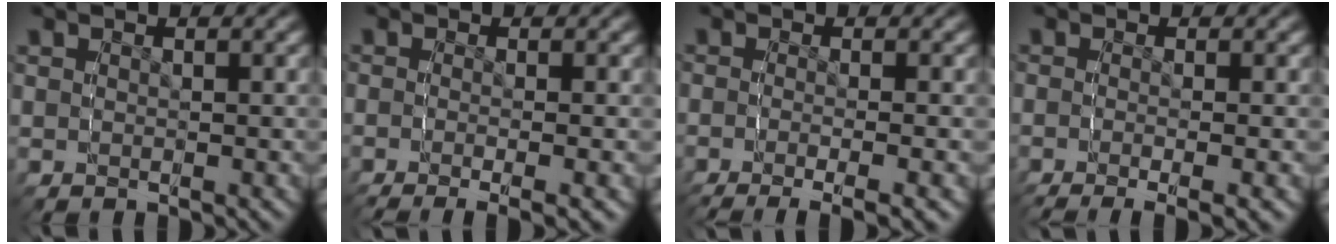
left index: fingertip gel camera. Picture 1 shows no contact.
{"total": 2.4, "force": [-2.0, -0.3, 1.4], "torque": [-0.021, 0.001, -0.038]}
{"total": 3.7, "force": [-3.1, -0.1, 2.0], "torque": [-0.029, -0.003, -0.053]}
{"total": 2.8, "force": [-2.3, -0.1, 1.6], "torque": [-0.026, -0.001, -0.042]}